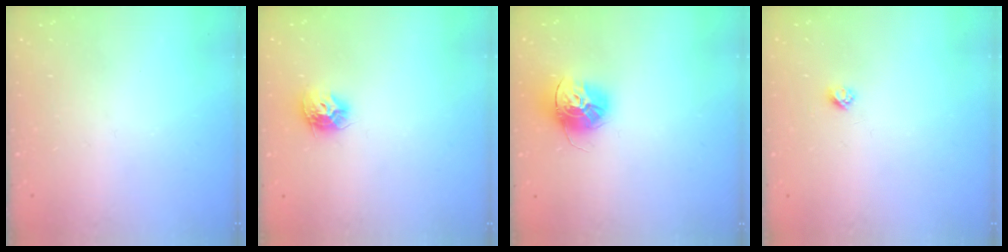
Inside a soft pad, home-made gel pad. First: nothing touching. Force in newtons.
{"total": 9.3, "press": 9.3, "slide": 0.3}
{"total": 14.9, "press": 14.8, "slide": 1.3}
{"total": 2.7, "press": 2.6, "slide": 0.3}